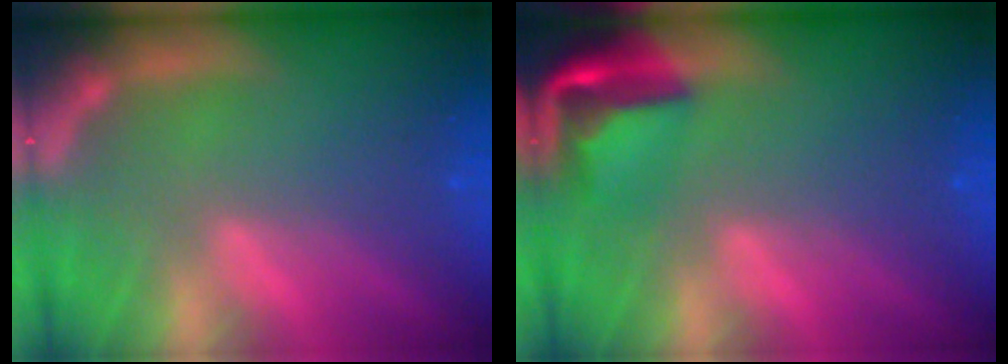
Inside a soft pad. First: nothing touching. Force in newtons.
{"total": 5.5}